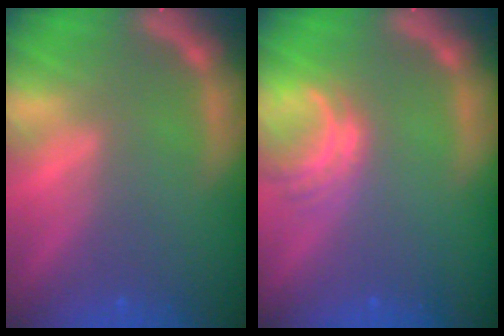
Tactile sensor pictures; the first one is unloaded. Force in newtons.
{"total": 3.0}